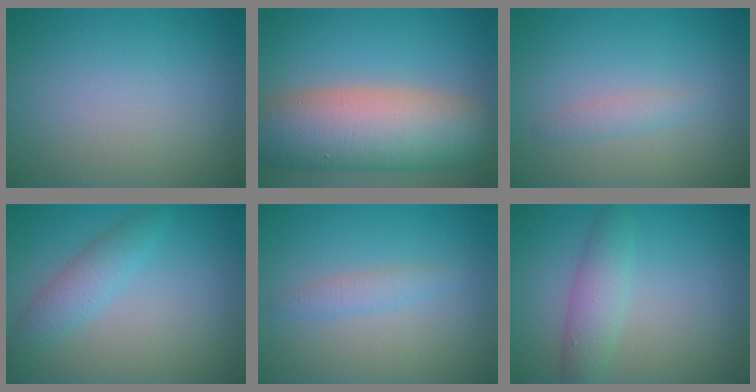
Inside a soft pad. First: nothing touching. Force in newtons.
{"total": 11.8, "press": 11.8, "slide": 0.6}
{"total": 1.2, "press": 1.2, "slide": 0.0}
{"total": 2.6, "press": 2.6, "slide": 0.0}
{"total": 1.4, "press": 1.4, "slide": 0.0}
{"total": 2.8, "press": 2.8, "slide": 0.0}